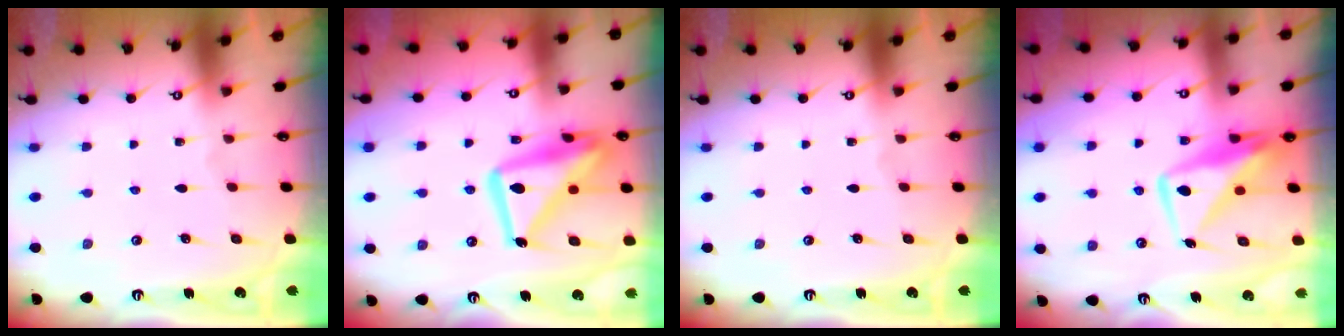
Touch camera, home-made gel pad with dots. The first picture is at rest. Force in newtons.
{"total": 18.3, "press": 18.2, "slide": 1.9}
{"total": 0.0}
{"total": 11.0, "press": 10.9, "slide": 1.0}